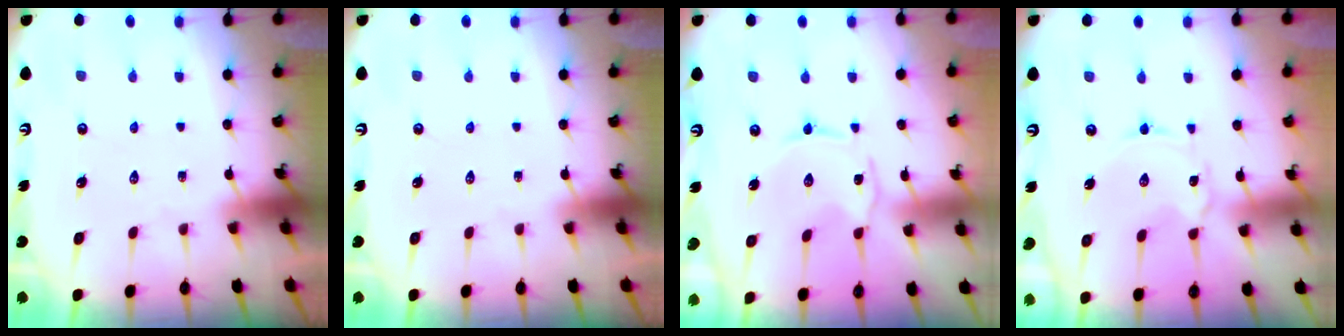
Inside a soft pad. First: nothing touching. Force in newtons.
{"total": 0.0}
{"total": 1.2, "press": 1.2, "slide": 0.2}
{"total": 0.9, "press": 0.9, "slide": 0.1}